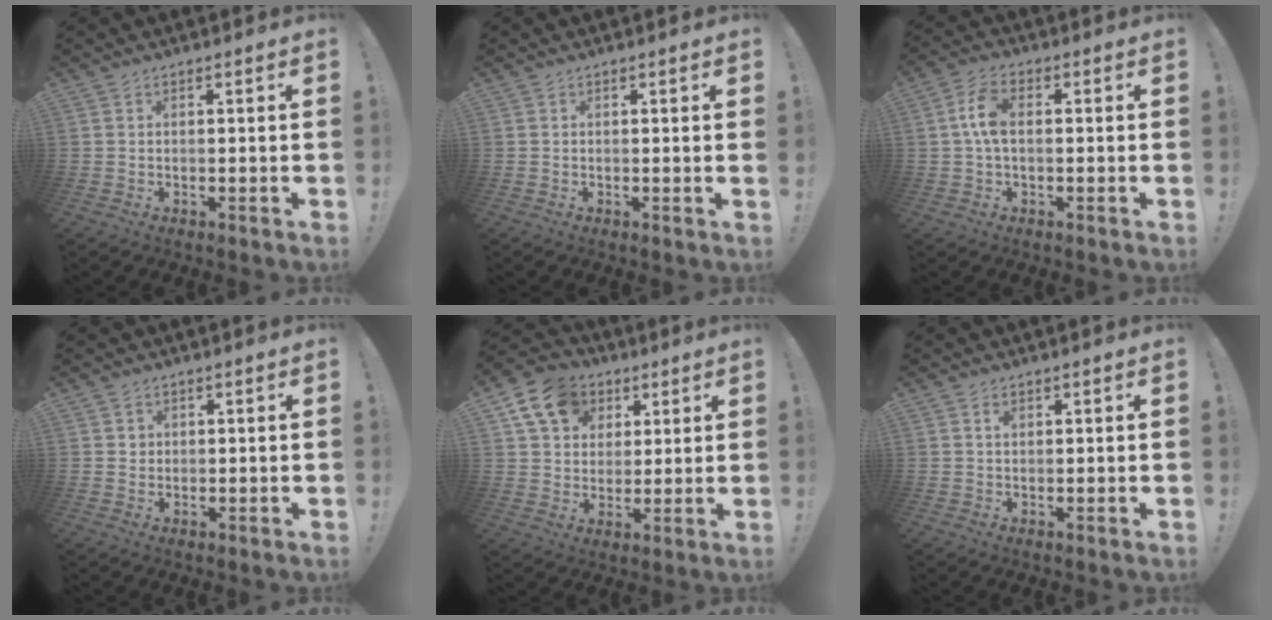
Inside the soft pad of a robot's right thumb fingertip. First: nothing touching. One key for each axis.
{"total": 0.7, "fx": 0.3, "fy": -0.2, "fz": 0.5, "tx": 0.004, "ty": -0.007, "tz": 0.002}
{"total": 7.4, "fx": 0.6, "fy": 4.1, "fz": 6.1, "tx": -0.120, "ty": 0.008, "tz": 0.013}
{"total": 1.7, "fx": 0.5, "fy": 1.6, "fz": 0.1, "tx": 0.009, "ty": -0.003, "tz": 0.006}
{"total": 14.0, "fx": 6.0, "fy": 11.1, "fz": 6.1, "tx": -0.087, "ty": -0.025, "tz": 0.118}
{"total": 0.9, "fx": 0.4, "fy": 0.7, "fz": 0.4, "tx": -0.007, "ty": 0.001, "tz": 0.007}